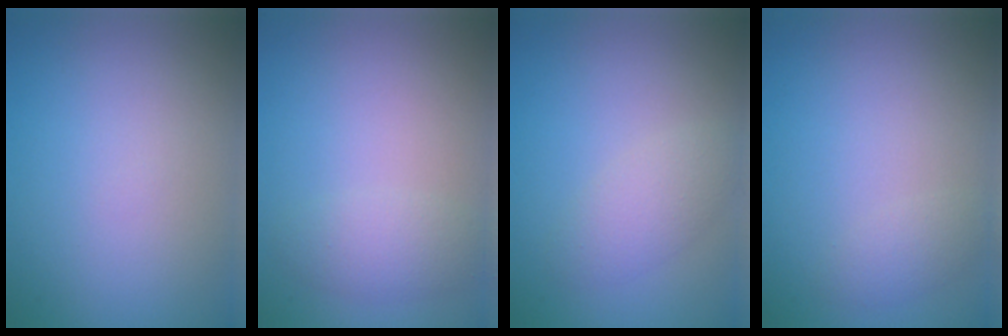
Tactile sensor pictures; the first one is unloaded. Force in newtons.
{"total": 2.1, "press": 2.1, "slide": 0.1}
{"total": 2.4, "press": 2.4, "slide": 0.1}
{"total": 1.2, "press": 1.2, "slide": 0.1}